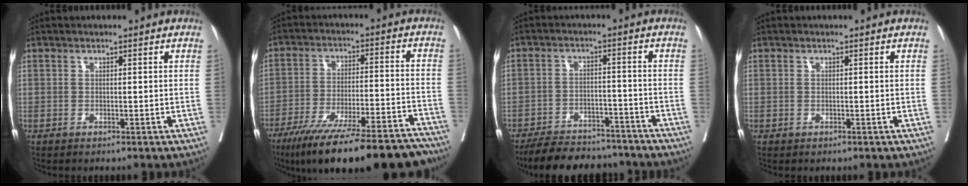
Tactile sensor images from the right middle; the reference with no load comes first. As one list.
[{"total": 24.5, "force": [-20.3, 3.6, 13.2], "torque": [-0.157, -0.014, -0.297]}, {"total": 13.3, "force": [-12.0, 4.1, 3.9], "torque": [-0.063, 0.005, -0.172]}, {"total": 0.0}]